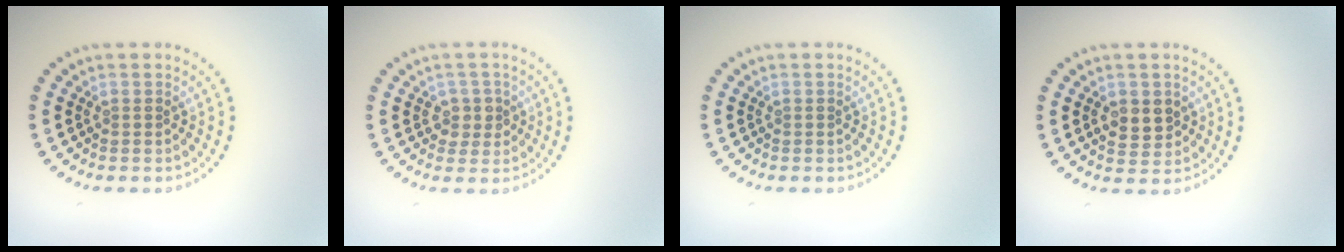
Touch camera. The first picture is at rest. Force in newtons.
{"total": 1.7, "press": 1.6, "slide": 0.5}
{"total": 0.0}
{"total": 2.5, "press": 2.5, "slide": 0.3}